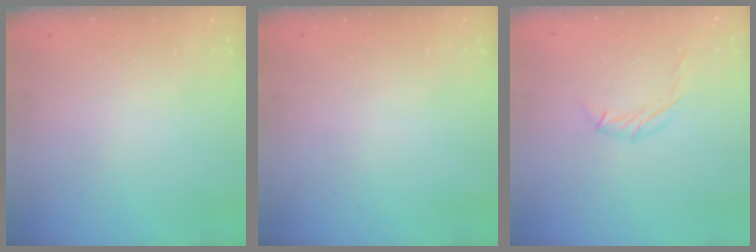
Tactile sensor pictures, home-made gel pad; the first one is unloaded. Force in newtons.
{"total": 0.0}
{"total": 6.4, "press": 6.3, "slide": 1.4}